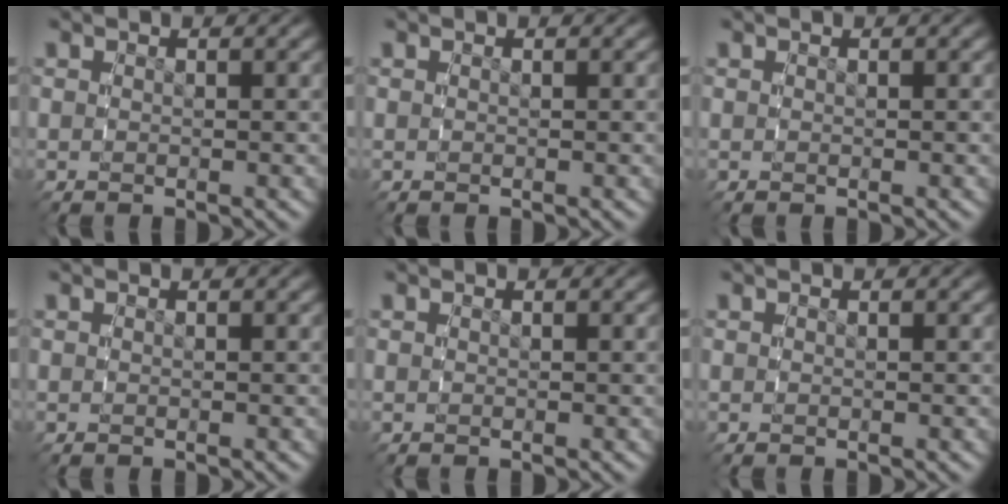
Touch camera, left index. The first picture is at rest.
{"total": 0.0}
{"total": 0.0}
{"total": 0.0}
{"total": 0.0}
{"total": 0.0}